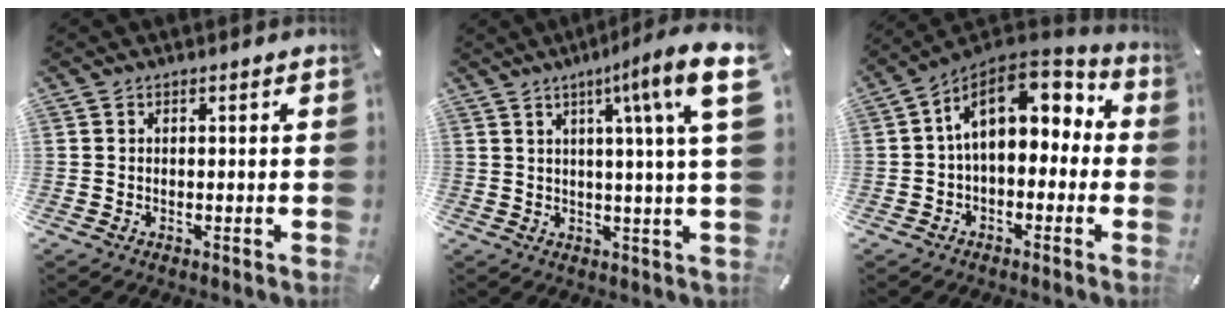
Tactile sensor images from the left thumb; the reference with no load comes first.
{"total": 13.8, "force": [5.5, 0.1, 12.6], "torque": [-0.188, -0.037, 0.071]}
{"total": 14.0, "force": [4.3, 8.7, 10.1], "torque": [-0.177, -0.021, 0.078]}